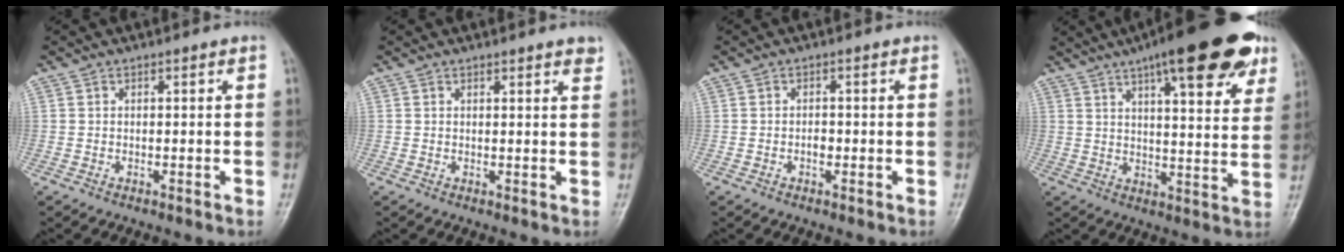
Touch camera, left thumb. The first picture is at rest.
{"total": 3.1, "force": [2.5, 0.6, 1.7], "torque": [-0.012, -0.008, 0.027]}
{"total": 1.2, "force": [-0.3, 0.8, 0.8], "torque": [-0.009, 0.002, -0.007]}
{"total": 22.1, "force": [13.3, 6.1, 16.5], "torque": [-0.208, -0.022, 0.177]}